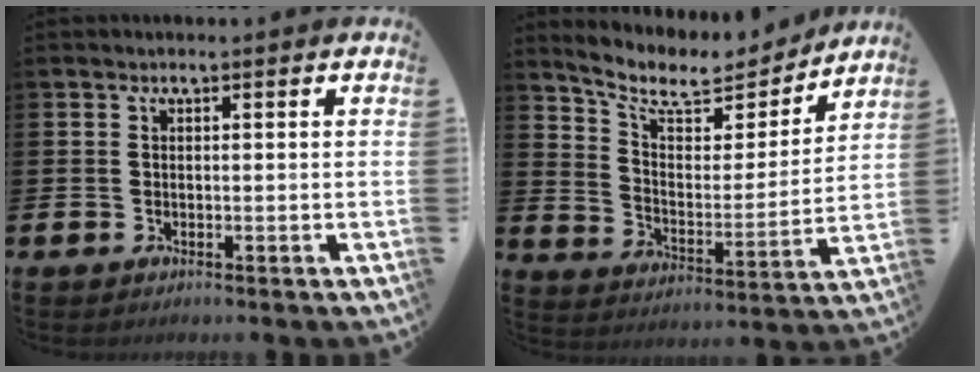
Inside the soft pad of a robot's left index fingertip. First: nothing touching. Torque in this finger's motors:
{"motor_torque": [1.04, -1.10, 0.66, 0.19]}